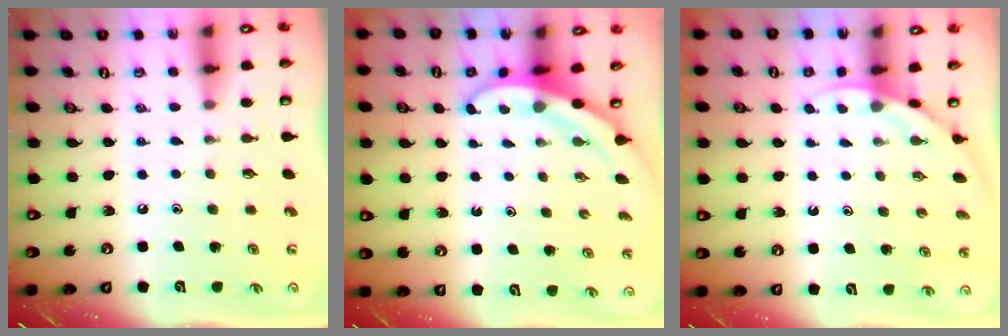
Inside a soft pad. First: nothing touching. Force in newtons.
{"total": 3.5, "press": 3.5, "slide": 0.1}
{"total": 3.2, "press": 3.2, "slide": 0.0}